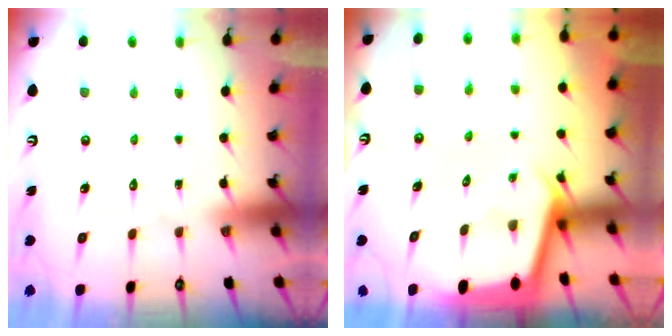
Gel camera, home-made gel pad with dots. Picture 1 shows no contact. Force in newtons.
{"total": 2.4, "press": 2.4, "slide": 0.1}